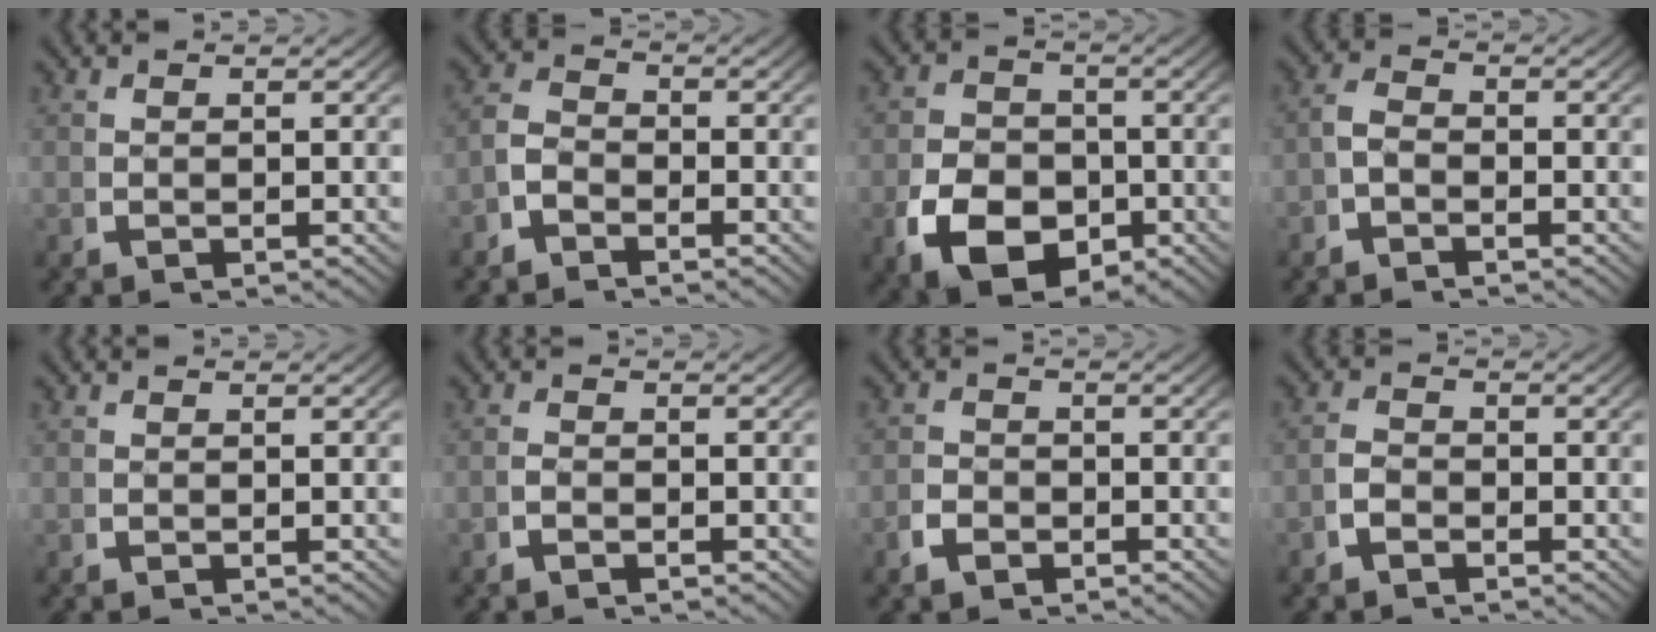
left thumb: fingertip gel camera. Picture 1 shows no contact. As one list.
[{"total": 2.7, "force": [-1.2, 2.0, 1.2], "torque": [-0.022, -0.009, -0.025]}, {"total": 8.8, "force": [-2.6, 6.5, 5.4], "torque": [-0.103, -0.037, -0.029]}, {"total": 1.9, "force": [-0.9, 1.3, 1.0], "torque": [-0.017, -0.005, -0.022]}, {"total": 0.0}, {"total": 0.7, "force": [-0.6, 0.2, 0.4], "torque": [-0.008, -0.002, -0.014]}, {"total": 1.8, "force": [-1.1, 1.2, 0.6], "torque": [-0.012, -0.006, -0.022]}, {"total": 1.6, "force": [-1.0, 1.0, 0.7], "torque": [-0.015, -0.007, -0.020]}]